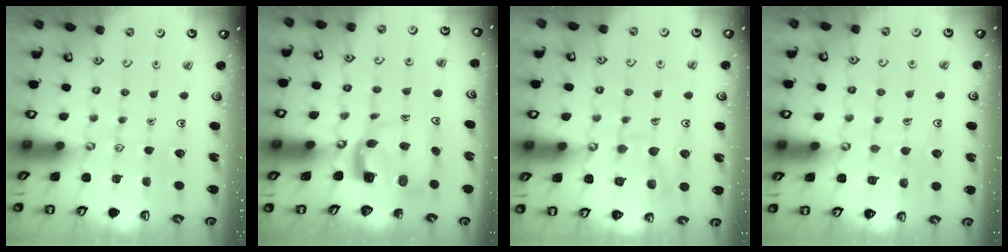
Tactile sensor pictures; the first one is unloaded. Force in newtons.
{"total": 4.3, "press": 4.3, "slide": 0.3}
{"total": 10.5, "press": 10.4, "slide": 0.9}
{"total": 3.6, "press": 3.6, "slide": 0.3}